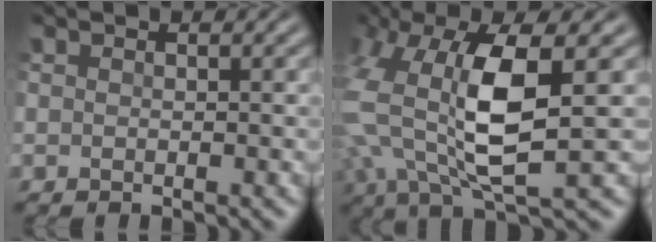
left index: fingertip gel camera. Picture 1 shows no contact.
{"total": 9.5, "force": [1.6, 3.5, 8.7], "torque": [-0.200, -0.002, 0.033]}